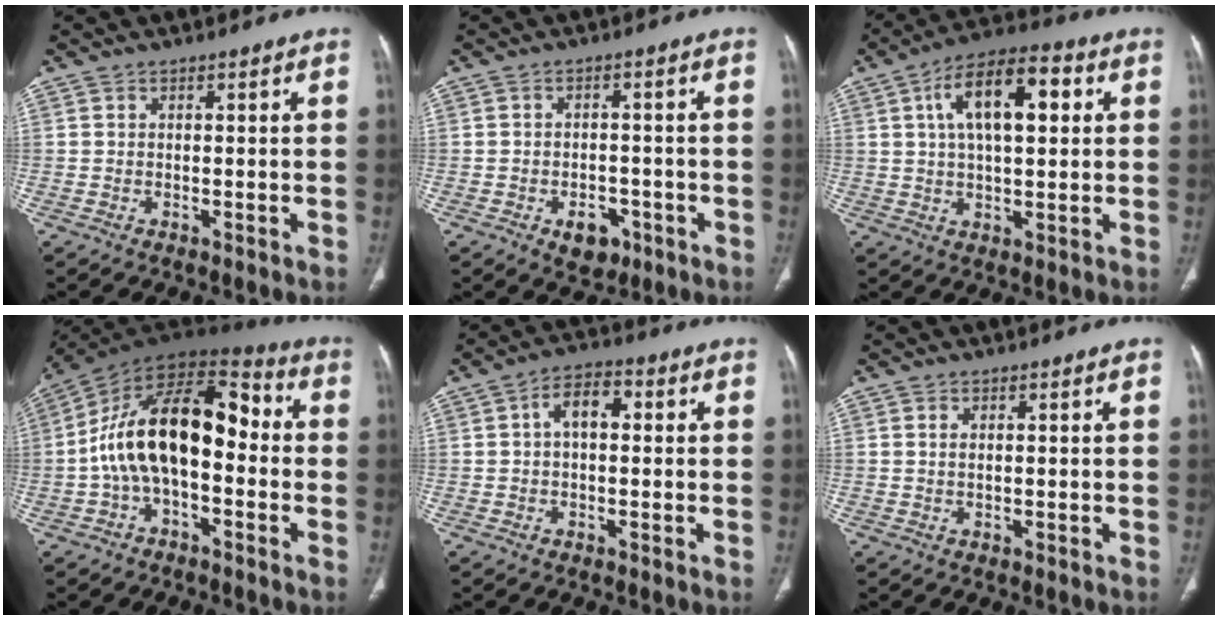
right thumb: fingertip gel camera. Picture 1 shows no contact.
{"total": 5.3, "force": [-2.5, 3.7, 2.9], "torque": [-0.023, 0.014, -0.030]}
{"total": 14.3, "force": [4.0, 6.7, 12.1], "torque": [-0.190, 0.015, 0.060]}
{"total": 19.1, "force": [-1.2, 10.4, 15.9], "torque": [-0.255, 0.057, -0.032]}
{"total": 6.2, "force": [0.9, 3.5, 5.0], "torque": [-0.080, 0.023, 0.007]}
{"total": 1.1, "force": [0.4, 0.5, 0.9], "torque": [-0.023, 0.001, 0.010]}